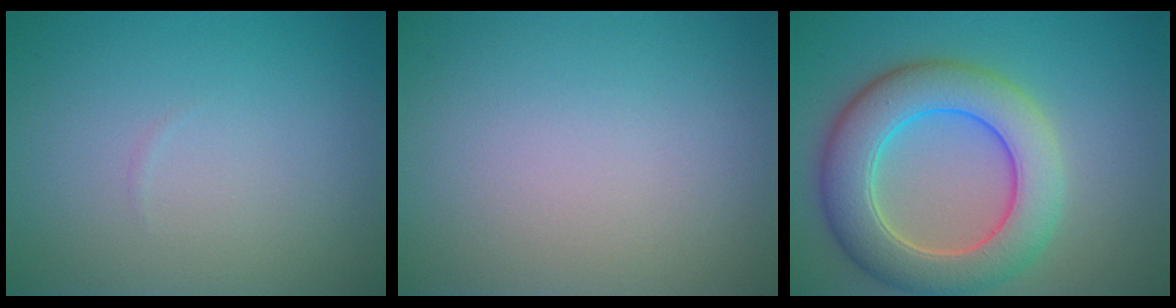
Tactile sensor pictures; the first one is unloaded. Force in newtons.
{"total": 0.0}
{"total": 8.1, "press": 8.1, "slide": 0.3}